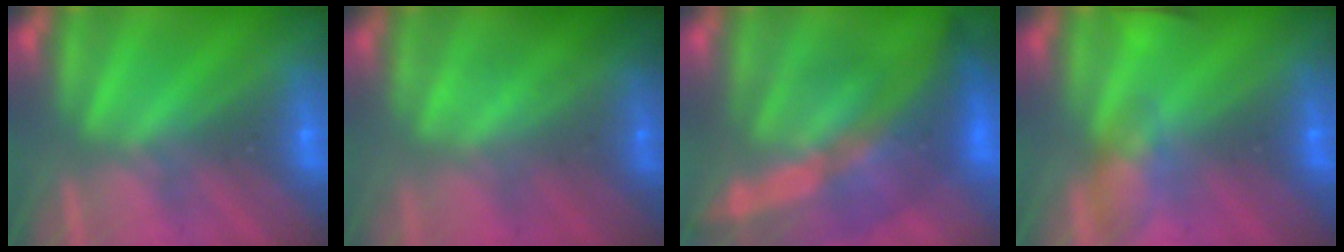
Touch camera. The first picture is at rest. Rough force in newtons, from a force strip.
{"total": 1.1}
{"total": 11.6}
{"total": 4.9}